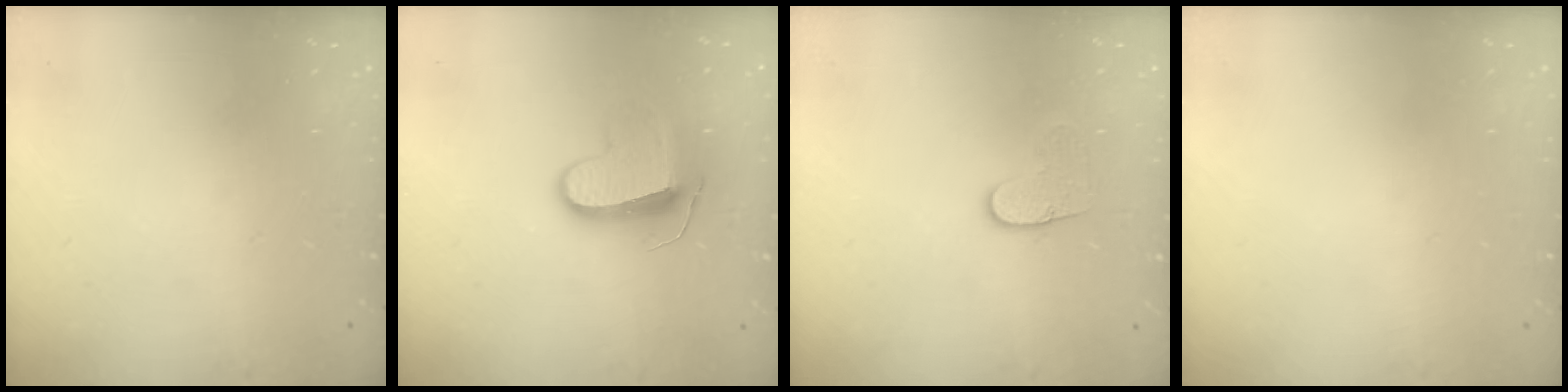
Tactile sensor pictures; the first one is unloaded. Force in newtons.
{"total": 10.4, "press": 10.4, "slide": 0.5}
{"total": 7.0, "press": 7.0, "slide": 0.7}
{"total": 0.0}